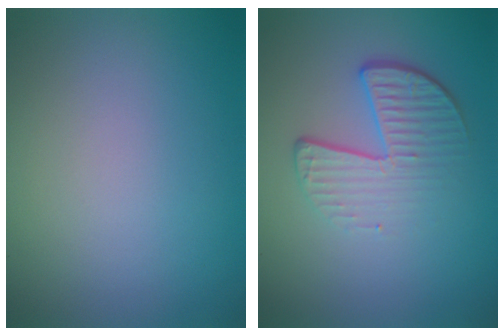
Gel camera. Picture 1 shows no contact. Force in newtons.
{"total": 4.3, "press": 2.9, "slide": 3.2}